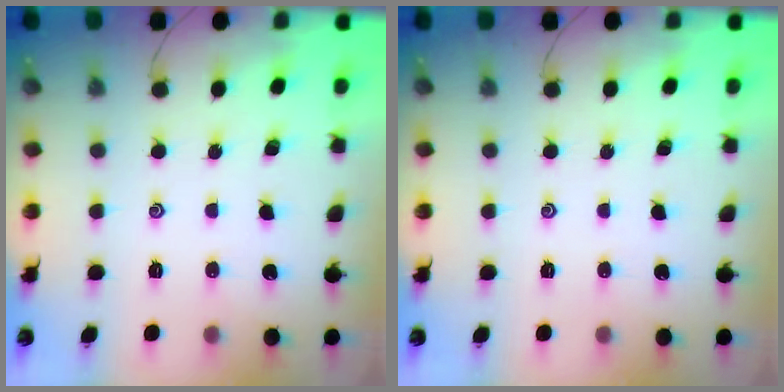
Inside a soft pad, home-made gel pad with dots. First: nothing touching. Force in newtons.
{"total": 0.0}